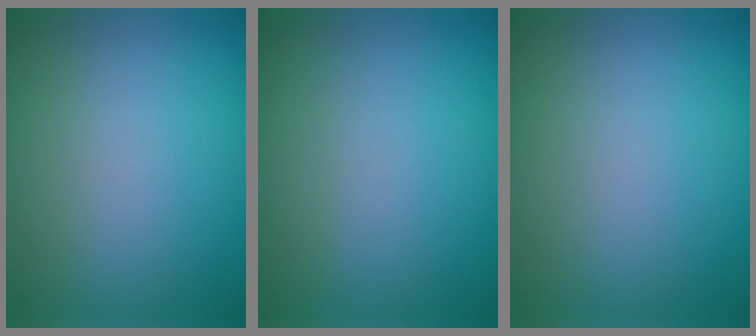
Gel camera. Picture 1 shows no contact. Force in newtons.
{"total": 0.0}
{"total": 0.0}